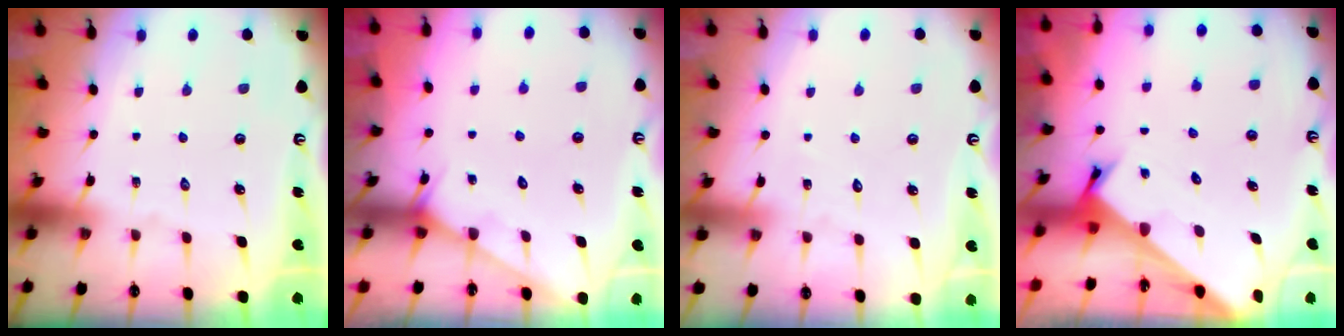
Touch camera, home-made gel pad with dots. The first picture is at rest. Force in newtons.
{"total": 4.4, "press": 4.4, "slide": 0.2}
{"total": 2.9, "press": 2.9, "slide": 0.3}
{"total": 2.3, "press": 2.3, "slide": 0.2}